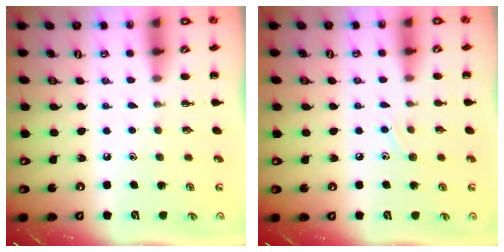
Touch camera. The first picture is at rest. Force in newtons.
{"total": 6.7, "press": 6.5, "slide": 1.6}